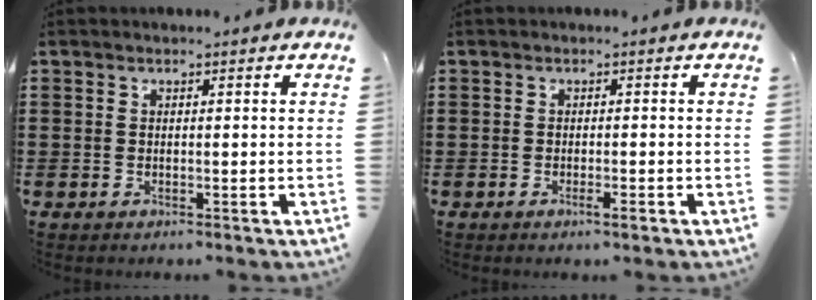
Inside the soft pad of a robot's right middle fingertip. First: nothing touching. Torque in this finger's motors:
{"motor_torque": [0.67, -0.29, 0.07, 0.09]}